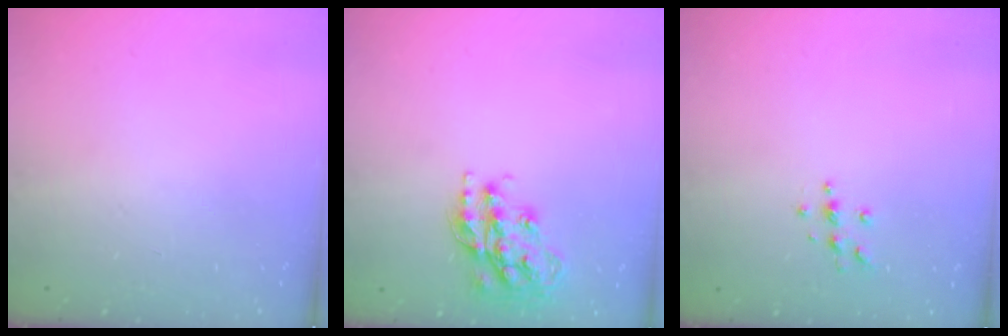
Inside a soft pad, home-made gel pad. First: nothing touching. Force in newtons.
{"total": 15.2, "press": 15.2, "slide": 0.8}
{"total": 4.7, "press": 4.6, "slide": 0.5}